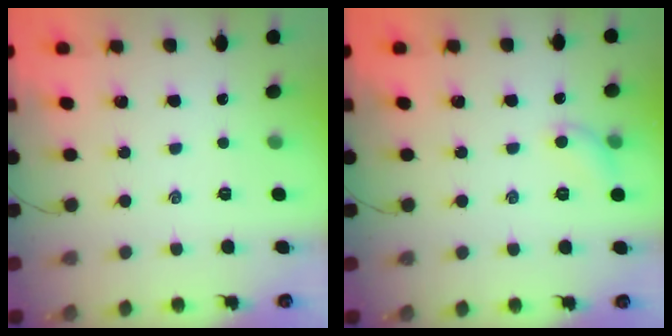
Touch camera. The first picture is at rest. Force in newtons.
{"total": 5.9, "press": 5.8, "slide": 1.0}